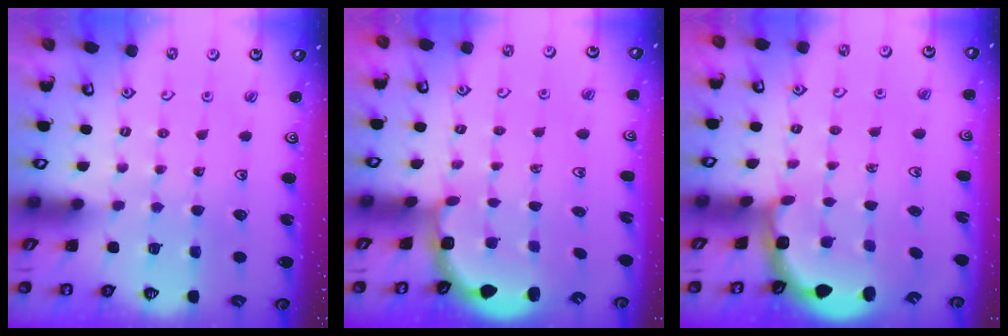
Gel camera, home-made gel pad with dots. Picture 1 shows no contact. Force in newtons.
{"total": 2.8, "press": 2.5, "slide": 1.4}
{"total": 3.3, "press": 2.9, "slide": 1.5}